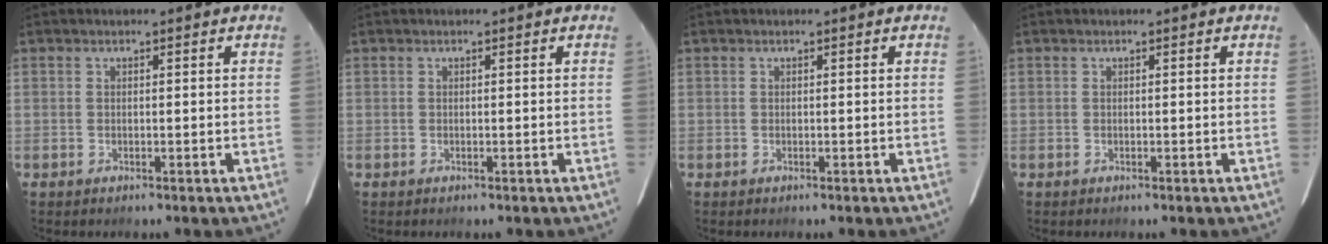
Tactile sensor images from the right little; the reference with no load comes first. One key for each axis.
{"total": 0.0}
{"total": 0.0}
{"total": 0.0}